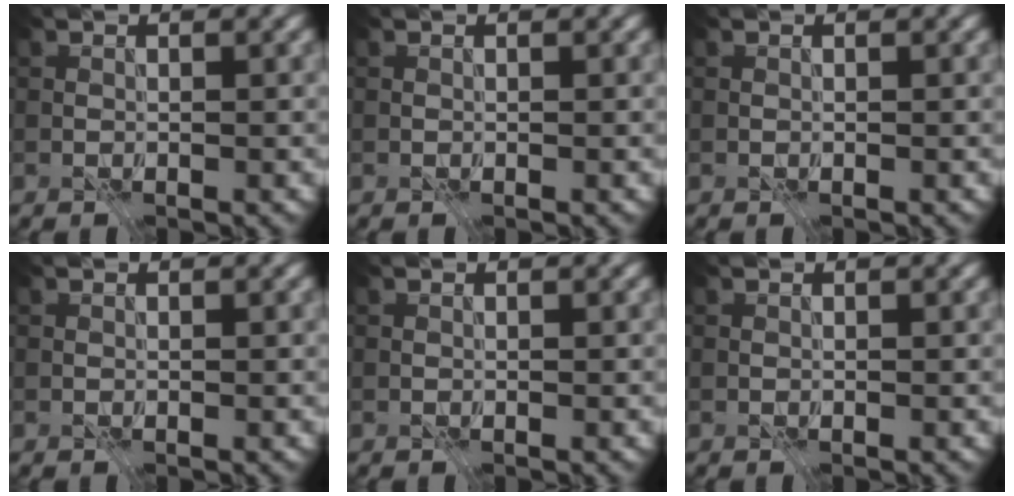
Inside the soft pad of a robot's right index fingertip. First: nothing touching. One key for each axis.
{"total": 0.0}
{"total": 0.0}
{"total": 0.0}
{"total": 0.0}
{"total": 0.0}